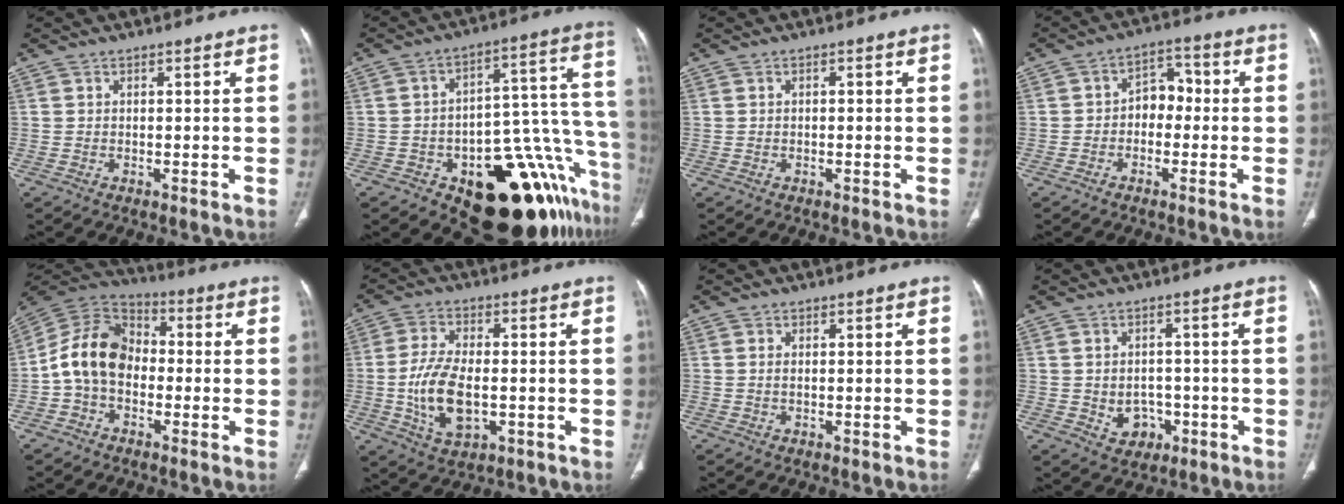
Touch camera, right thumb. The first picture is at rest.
{"total": 24.8, "force": [-12.8, 11.1, 18.2], "torque": [-0.116, 0.106, -0.167]}
{"total": 0.7, "force": [0.0, 0.3, 0.6], "torque": [-0.013, 0.002, 0.001]}
{"total": 5.9, "force": [-0.9, 4.4, 3.9], "torque": [-0.031, 0.031, -0.029]}
{"total": 12.5, "force": [-1.7, 9.2, 8.2], "torque": [-0.141, 0.037, -0.046]}
{"total": 11.3, "force": [-1.8, 6.0, 9.5], "torque": [-0.182, -0.001, -0.027]}
{"total": 0.9, "force": [0.1, 0.4, 0.8], "torque": [-0.021, 0.002, 0.005]}
{"total": 5.7, "force": [-1.5, 4.7, 2.8], "torque": [-0.015, 0.014, -0.010]}